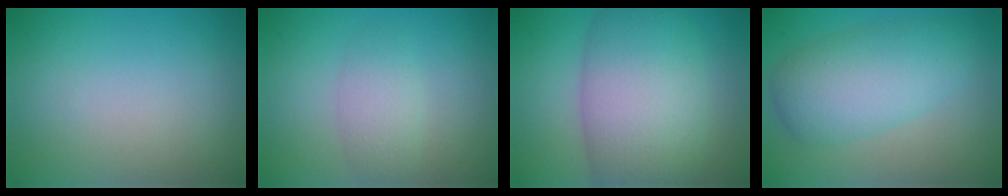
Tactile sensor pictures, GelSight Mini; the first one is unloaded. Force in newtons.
{"total": 2.5, "press": 2.5, "slide": 0.2}
{"total": 10.7, "press": 10.7, "slide": 0.1}
{"total": 6.5, "press": 6.5, "slide": 0.1}